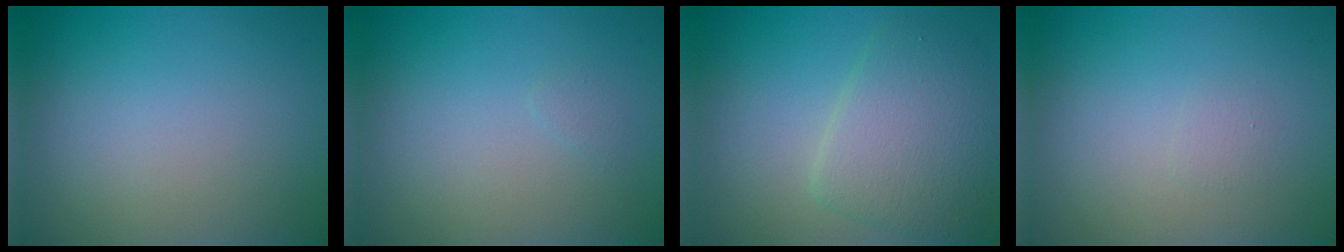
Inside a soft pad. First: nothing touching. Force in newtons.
{"total": 0.5, "press": 0.5, "slide": 0.0}
{"total": 5.2, "press": 5.2, "slide": 0.1}
{"total": 0.6, "press": 0.6, "slide": 0.1}